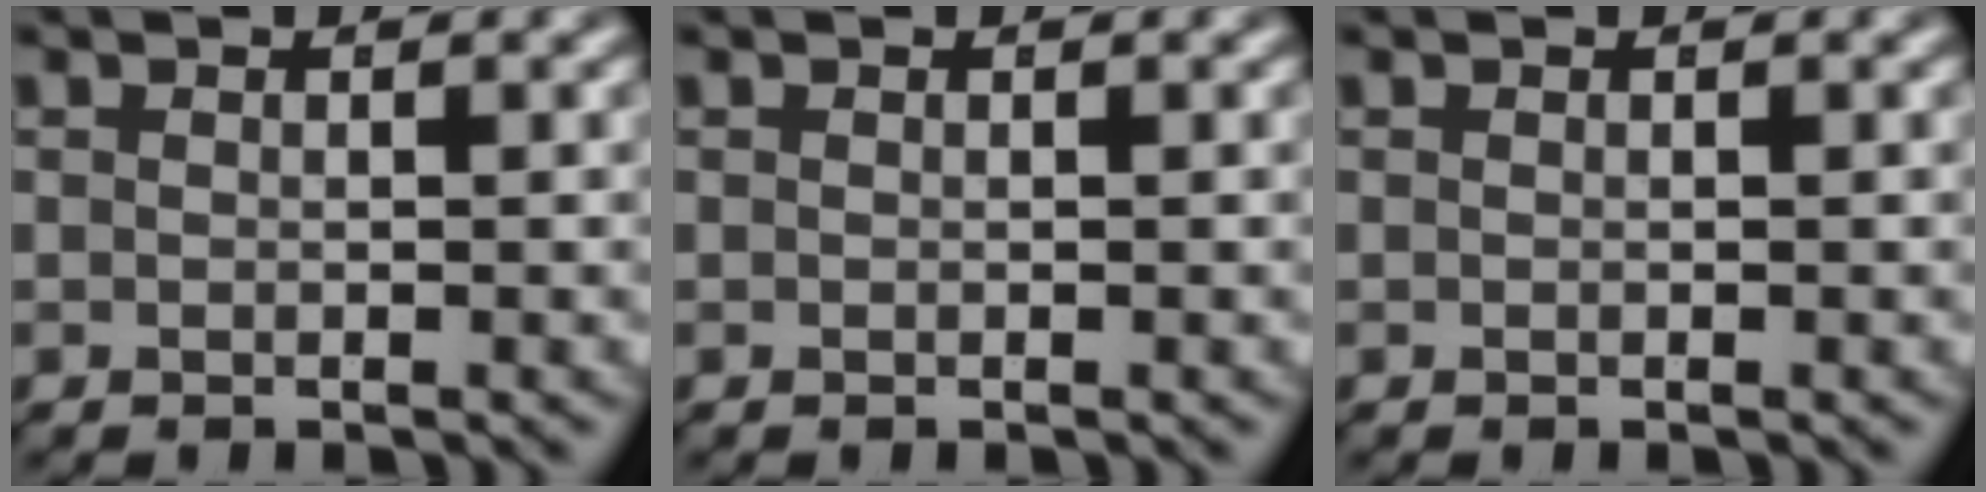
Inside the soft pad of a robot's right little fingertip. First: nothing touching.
{"total": 0.0}
{"total": 0.0}